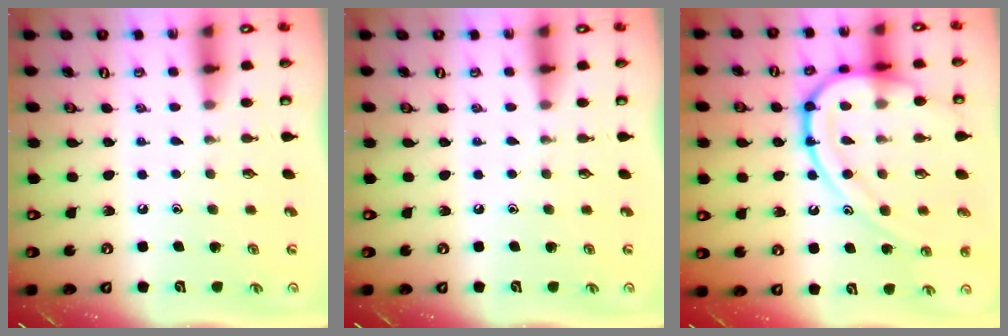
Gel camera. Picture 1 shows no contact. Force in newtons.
{"total": 0.0}
{"total": 20.1, "press": 20.0, "slide": 1.9}